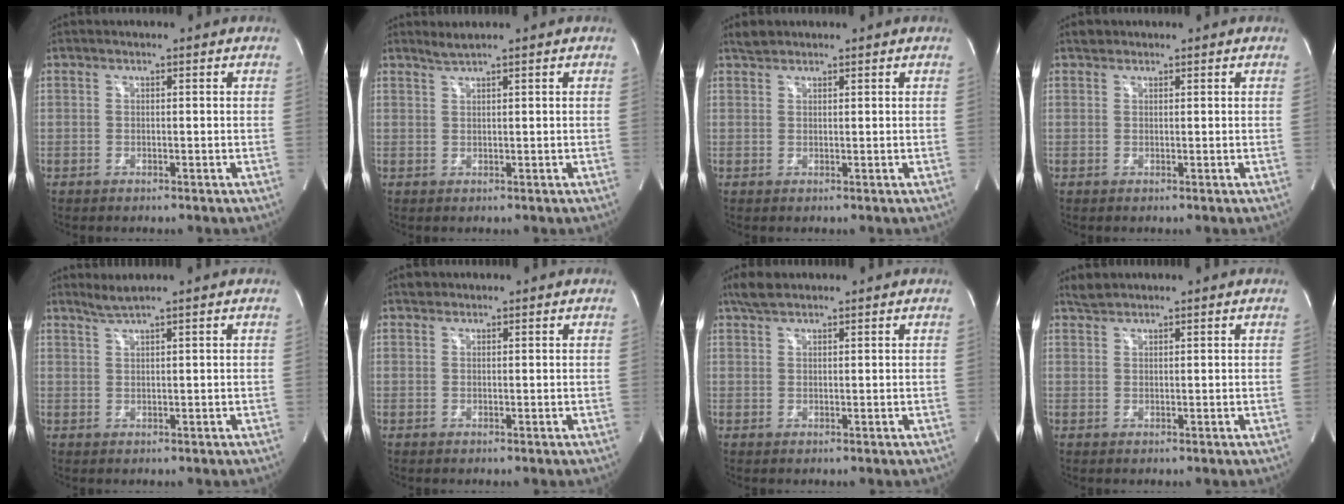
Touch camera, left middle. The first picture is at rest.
{"total": 1.4, "force": [1.3, -0.5, 0.4], "torque": [-0.012, 0.001, 0.029]}
{"total": 1.5, "force": [1.4, 0.6, 0.2], "torque": [-0.008, 0.009, 0.028]}
{"total": 1.0, "force": [0.8, 0.6, 0.0], "torque": [-0.001, 0.007, 0.012]}
{"total": 2.0, "force": [1.7, -0.8, 0.8], "torque": [-0.018, 0.000, 0.038]}
{"total": 0.8, "force": [0.7, 0.5, 0.0], "torque": [-0.001, 0.006, 0.011]}
{"total": 2.8, "force": [2.3, 0.8, 1.3], "torque": [-0.034, 0.012, 0.048]}
{"total": 1.5, "force": [1.5, 0.2, 0.1], "torque": [-0.009, 0.008, 0.035]}